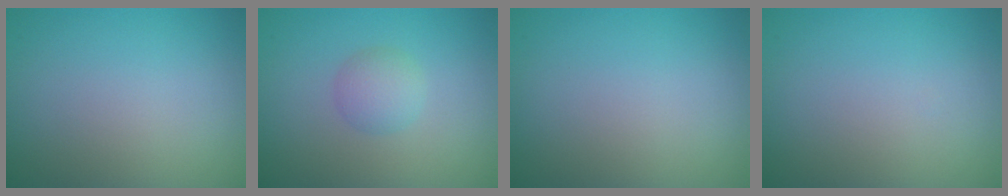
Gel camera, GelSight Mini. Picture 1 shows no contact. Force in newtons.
{"total": 2.1, "press": 2.1, "slide": 0.1}
{"total": 0.0}
{"total": 0.0}